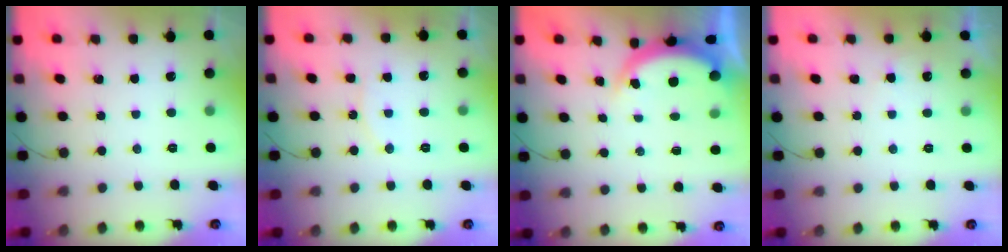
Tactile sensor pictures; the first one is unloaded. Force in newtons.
{"total": 6.0, "press": 6.0, "slide": 0.4}
{"total": 4.9, "press": 4.9, "slide": 0.6}
{"total": 3.0, "press": 3.0, "slide": 0.0}